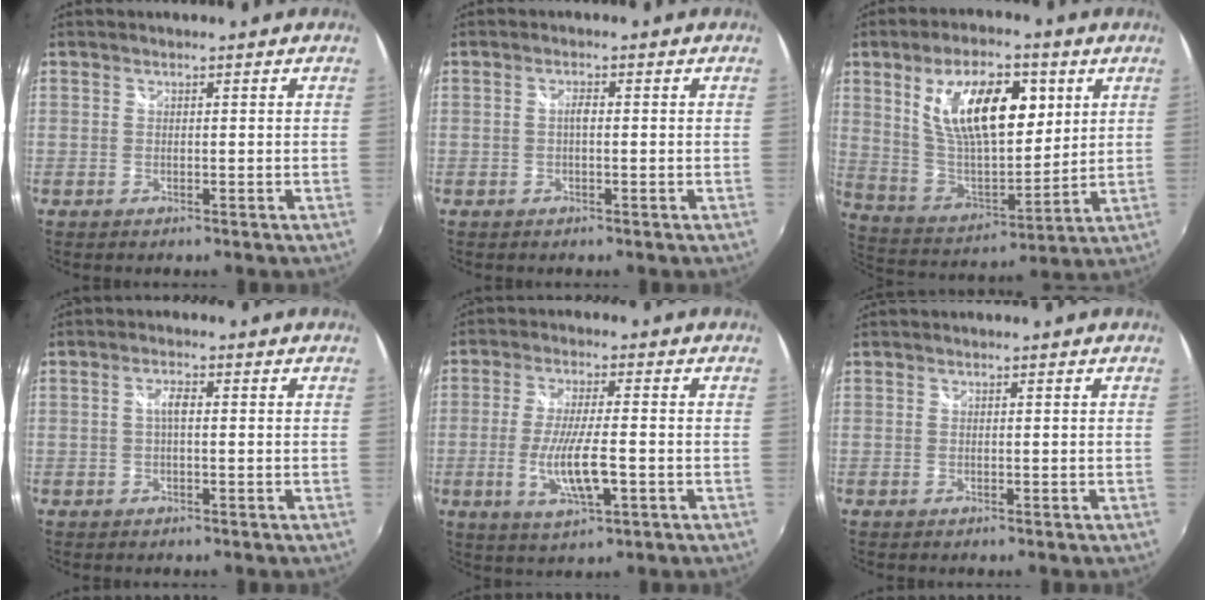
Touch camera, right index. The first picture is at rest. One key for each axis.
{"total": 1.3, "fx": -0.1, "fy": 0.5, "fz": 1.2, "tx": -0.022, "ty": 0.005, "tz": -0.005}
{"total": 18.9, "fx": 6.9, "fy": 8.6, "fz": 15.3, "tx": -0.267, "ty": 0.004, "tz": 0.134}
{"total": 2.0, "fx": 0.0, "fy": 0.7, "fz": 1.9, "tx": -0.037, "ty": 0.006, "tz": -0.002}
{"total": 9.3, "fx": -2.5, "fy": 1.9, "fz": 8.8, "tx": -0.172, "ty": -0.015, "tz": -0.043}
{"total": 0.0}